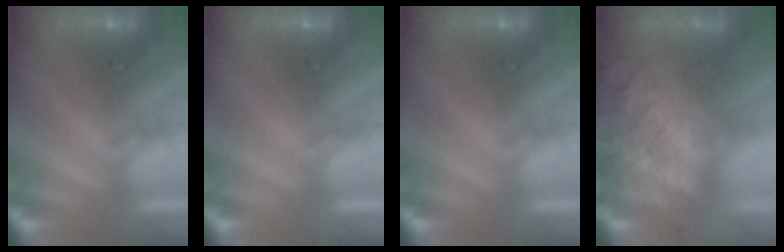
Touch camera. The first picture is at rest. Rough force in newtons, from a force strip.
{"total": 0.0}
{"total": 0.0}
{"total": 10.3}